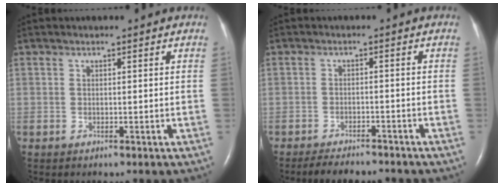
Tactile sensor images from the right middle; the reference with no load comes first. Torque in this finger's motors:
{"motor_torque": [0.07, -0.07, 0.02, 0.01]}